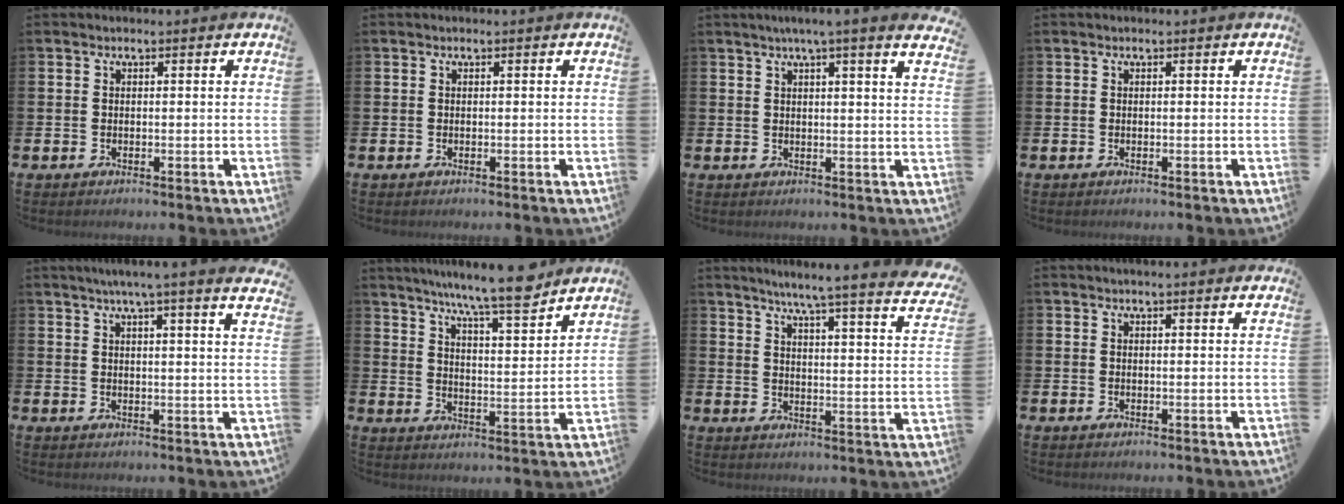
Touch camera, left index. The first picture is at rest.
{"total": 0.0}
{"total": 3.7, "force": [3.2, -0.7, 1.8], "torque": [-0.030, -0.015, 0.054]}
{"total": 0.0}
{"total": 4.6, "force": [4.1, -1.0, 1.9], "torque": [-0.036, -0.022, 0.067]}
{"total": 9.3, "force": [8.4, 0.2, 3.9], "torque": [-0.086, -0.052, 0.146]}
{"total": 5.5, "force": [4.8, -0.5, 2.6], "torque": [-0.057, -0.048, 0.071]}
{"total": 1.1, "force": [1.0, 0.0, 0.3], "torque": [0.002, -0.001, 0.017]}